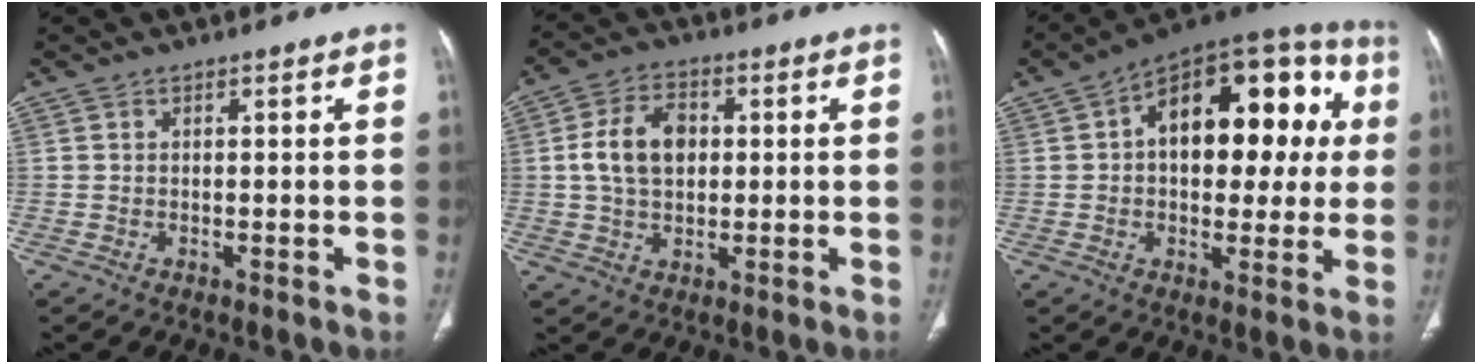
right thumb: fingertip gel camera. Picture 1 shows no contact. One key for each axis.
{"total": 9.8, "fx": 1.1, "fy": 6.7, "fz": 7.1, "tx": -0.117, "ty": 0.009, "tz": 0.020}
{"total": 23.6, "fx": 4.2, "fy": 12.9, "fz": 19.3, "tx": -0.228, "ty": 0.037, "tz": 0.051}